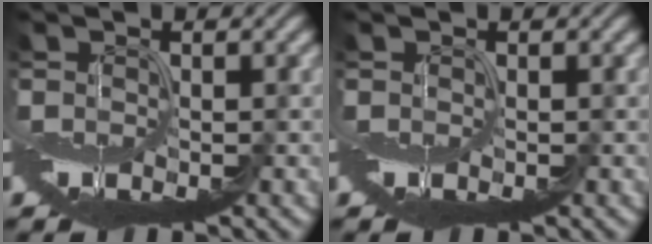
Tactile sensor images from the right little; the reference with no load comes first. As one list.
[{"total": 0.0}]